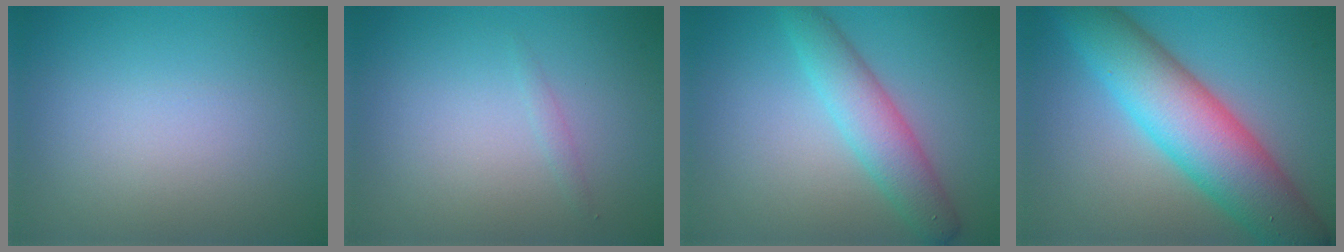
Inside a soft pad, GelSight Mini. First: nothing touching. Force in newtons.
{"total": 0.6, "press": 0.6, "slide": 0.0}
{"total": 4.1, "press": 4.1, "slide": 0.1}
{"total": 9.8, "press": 9.8, "slide": 0.1}